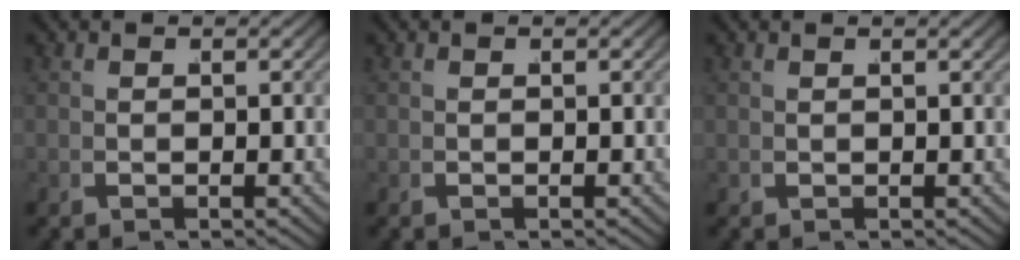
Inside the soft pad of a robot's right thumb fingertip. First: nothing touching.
{"total": 0.0}
{"total": 0.8, "force": [0.2, -0.7, -0.2], "torque": [0.007, 0.002, 0.008]}